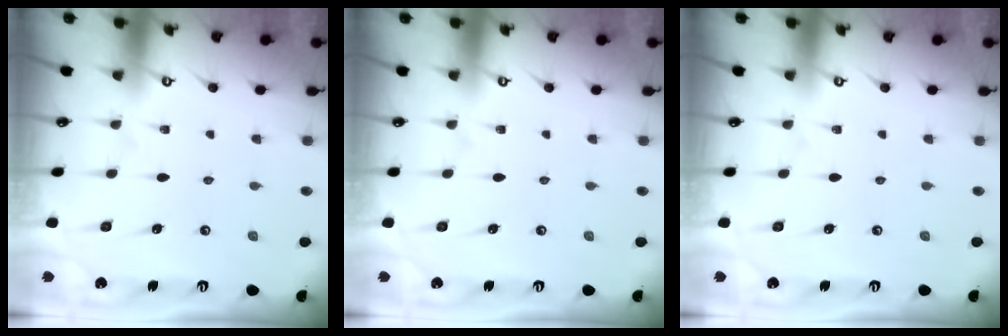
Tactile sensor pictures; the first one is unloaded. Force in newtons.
{"total": 0.0}
{"total": 0.0}